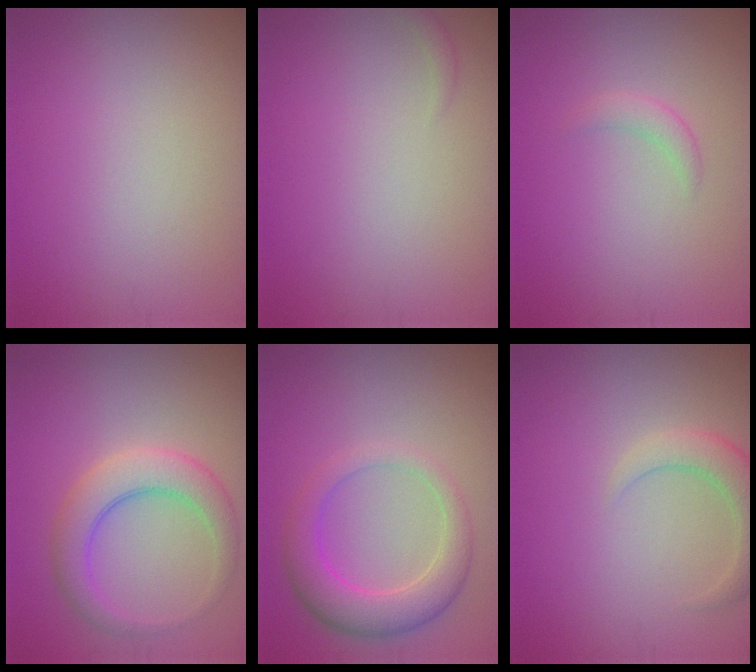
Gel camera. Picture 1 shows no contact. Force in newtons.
{"total": 0.5, "press": 0.5, "slide": 0.0}
{"total": 1.2, "press": 1.2, "slide": 0.1}
{"total": 4.5, "press": 4.5, "slide": 0.2}
{"total": 4.6, "press": 4.6, "slide": 0.3}
{"total": 3.0, "press": 3.0, "slide": 0.3}